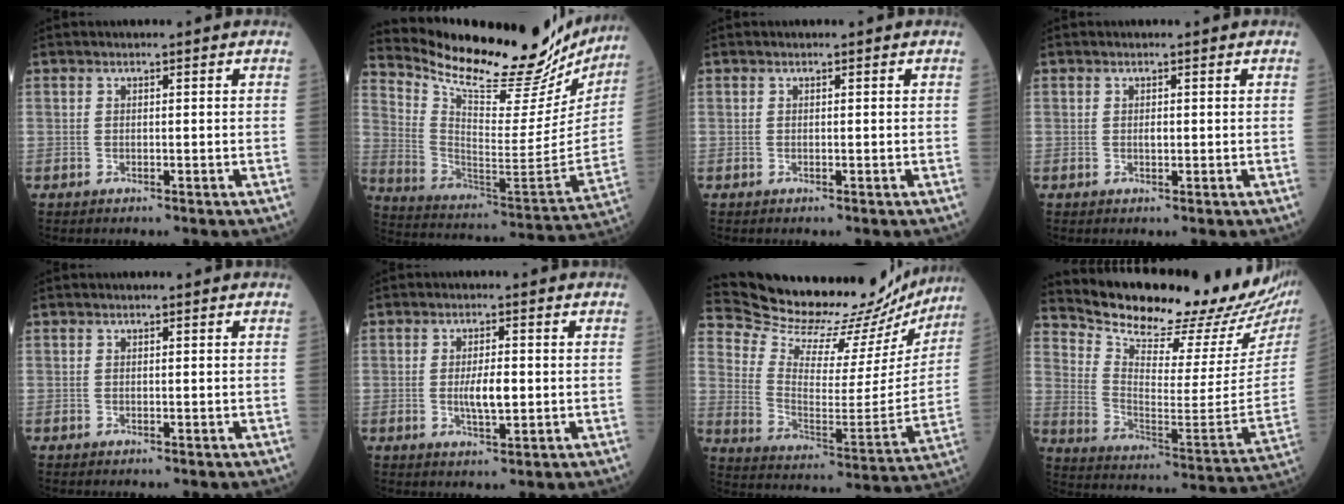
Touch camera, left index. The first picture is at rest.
{"total": 29.0, "force": [25.9, 6.0, 11.5], "torque": [-0.197, -0.080, 0.362]}
{"total": 0.0}
{"total": 0.6, "force": [0.2, 0.3, 0.5], "torque": [-0.012, -0.001, 0.002]}
{"total": 0.0}
{"total": 4.1, "force": [-0.2, 1.2, 3.9], "torque": [-0.076, -0.003, -0.002]}
{"total": 26.5, "force": [25.2, 5.9, 5.7], "torque": [-0.102, -0.076, 0.344]}
{"total": 22.9, "force": [21.0, 2.1, 8.9], "torque": [-0.163, -0.098, 0.298]}